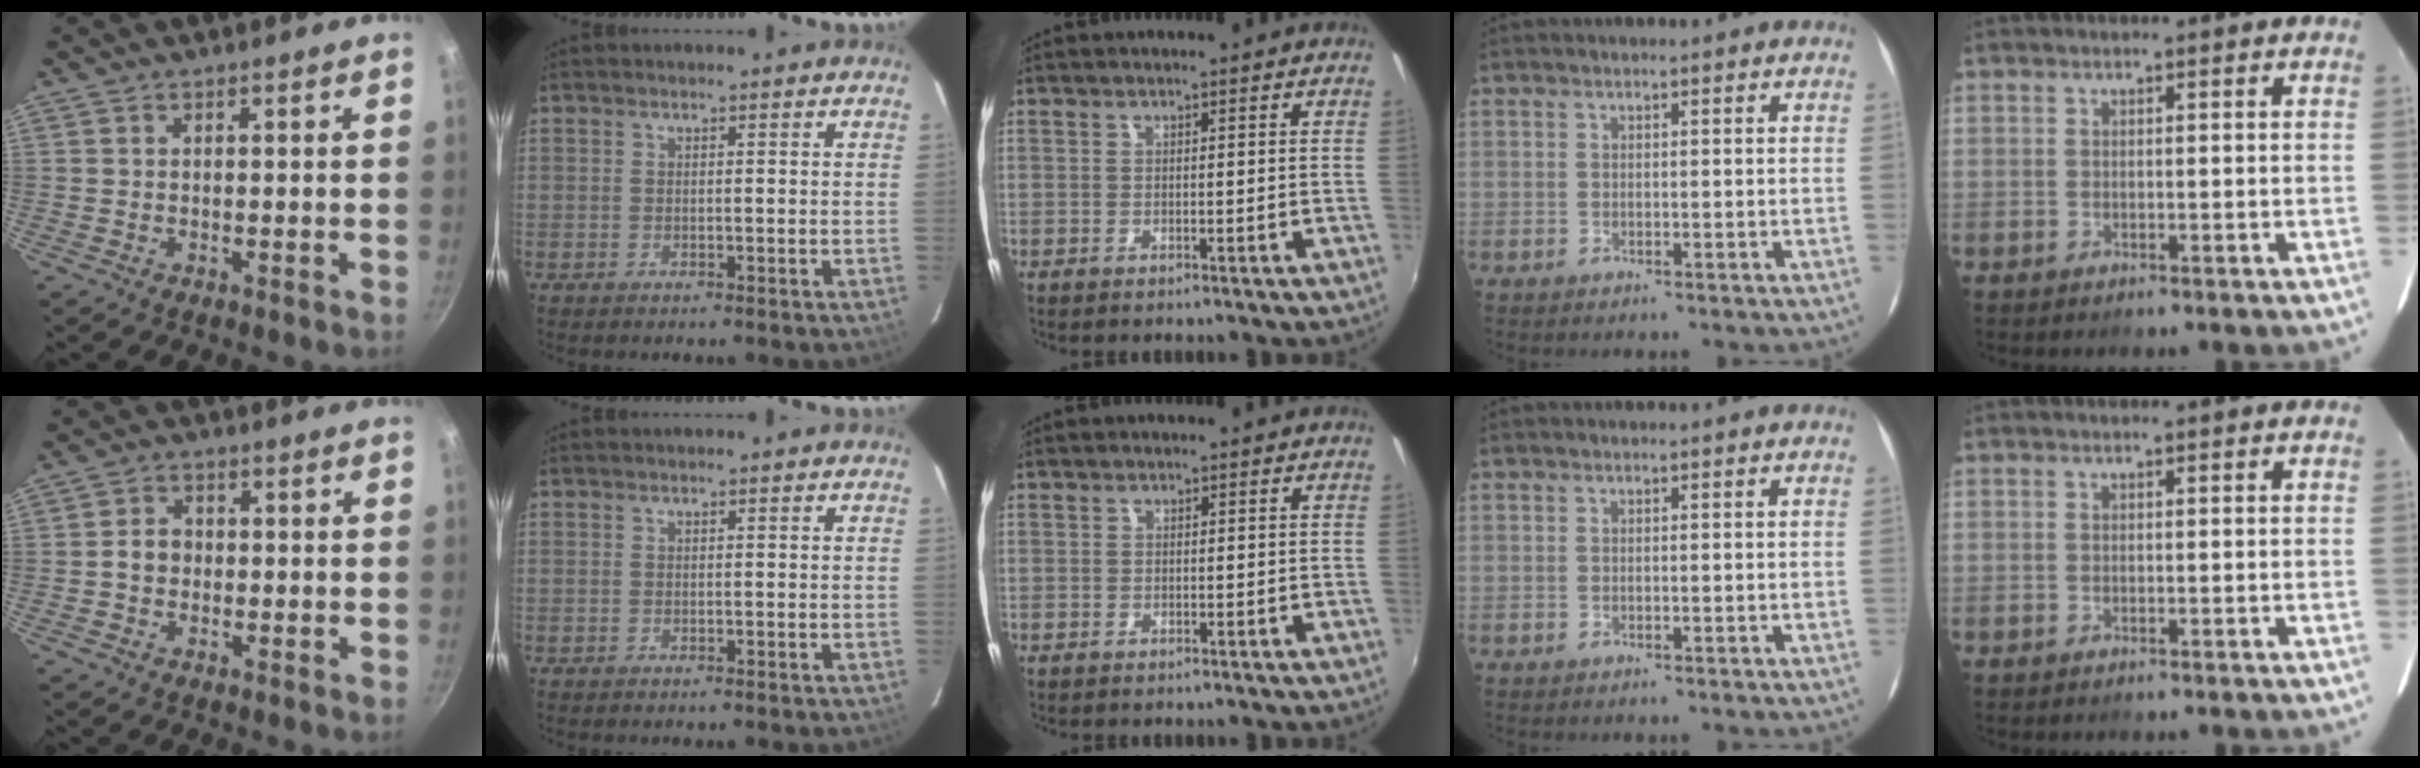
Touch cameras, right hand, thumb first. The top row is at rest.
{"thumb": {"total": 3.7, "force": [-0.5, 3.1, 2.0], "torque": [-0.018, 0.015, -0.012]}, "middle": {"total": 0.8, "force": [-0.2, 0.7, -0.1], "torque": [-0.001, 0.000, -0.003]}}